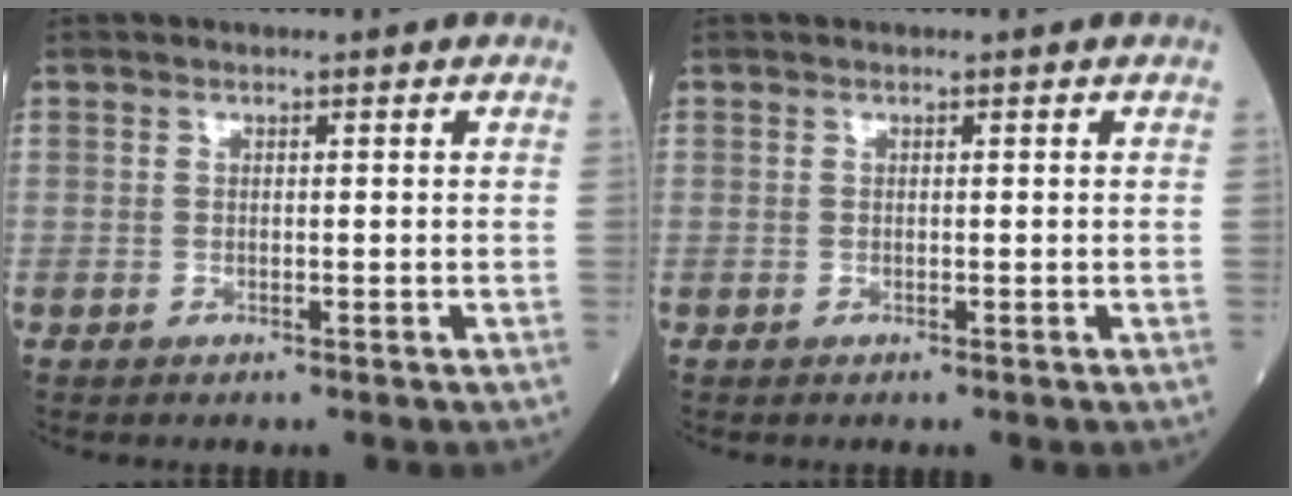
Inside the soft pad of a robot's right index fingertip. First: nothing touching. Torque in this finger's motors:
{"motor_torque": [0.04, 0.03, 0.00, 0.00]}